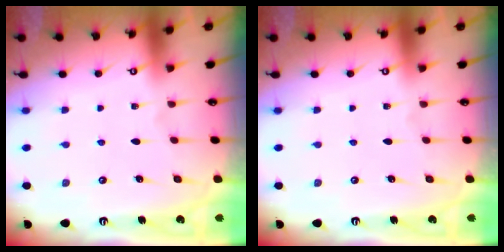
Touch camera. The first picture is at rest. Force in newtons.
{"total": 0.0}